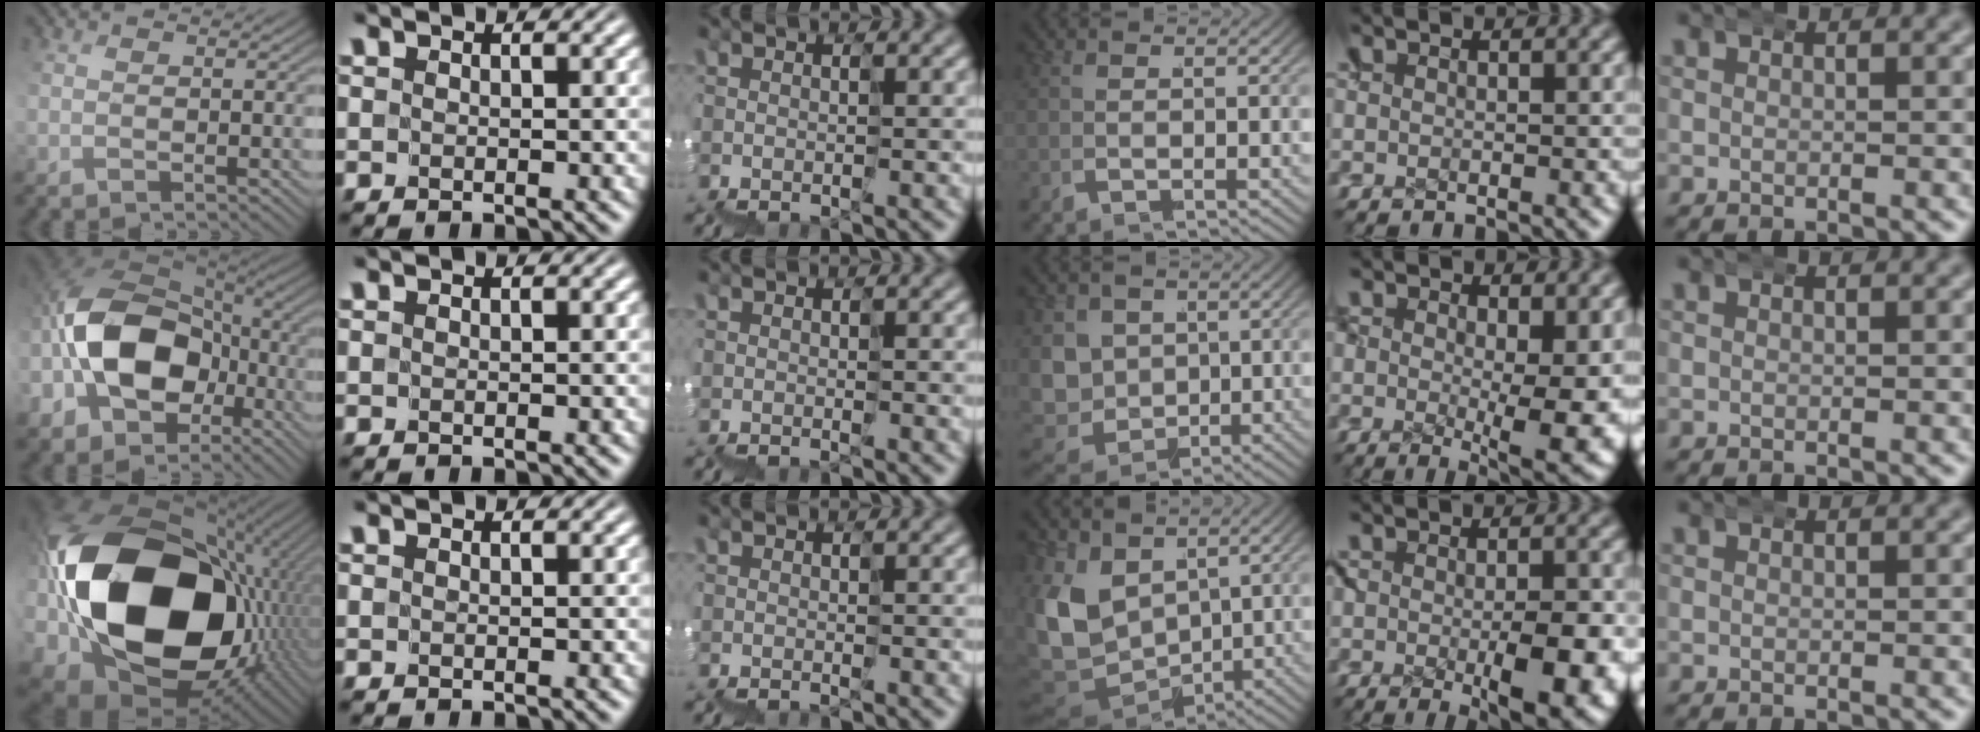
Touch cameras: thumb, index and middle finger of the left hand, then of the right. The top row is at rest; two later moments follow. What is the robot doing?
{"motion": "wrap", "object": "ethernet cable"}